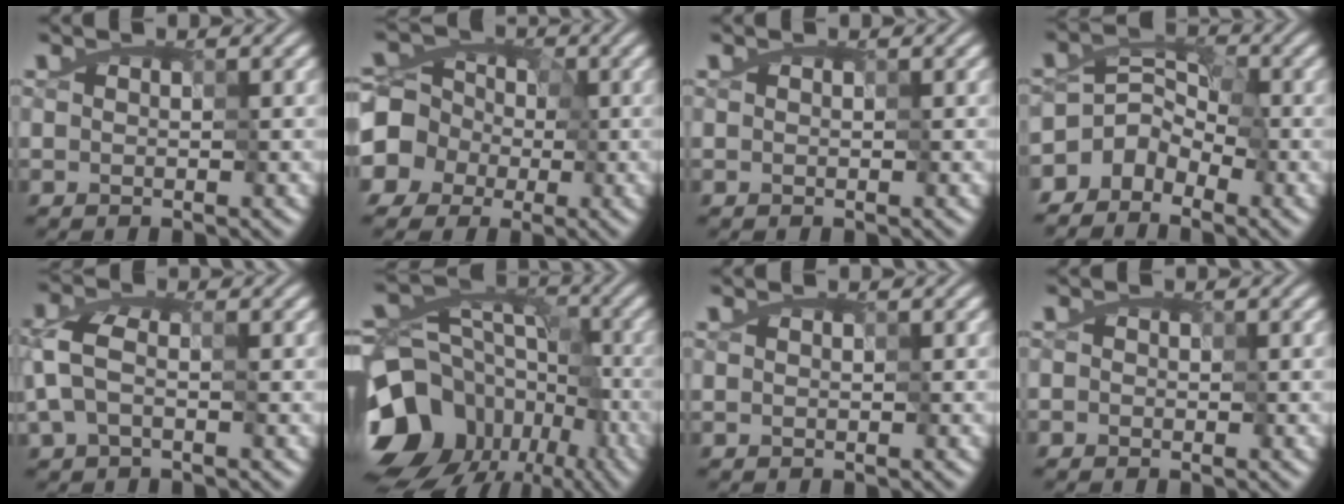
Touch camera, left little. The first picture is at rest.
{"total": 8.6, "force": [-2.1, 8.1, 2.3], "torque": [-0.077, 0.010, -0.071]}
{"total": 0.0}
{"total": 5.3, "force": [-4.6, 2.5, -0.7], "torque": [0.056, 0.010, -0.089]}
{"total": 3.4, "force": [-1.6, 1.9, 2.4], "torque": [-0.064, 0.001, -0.028]}
{"total": 17.9, "force": [-9.7, 12.9, 7.7], "torque": [-0.144, -0.020, -0.136]}
{"total": 0.0}
{"total": 0.6, "force": [-0.3, 0.5, -0.1], "torque": [0.001, -0.003, -0.006]}